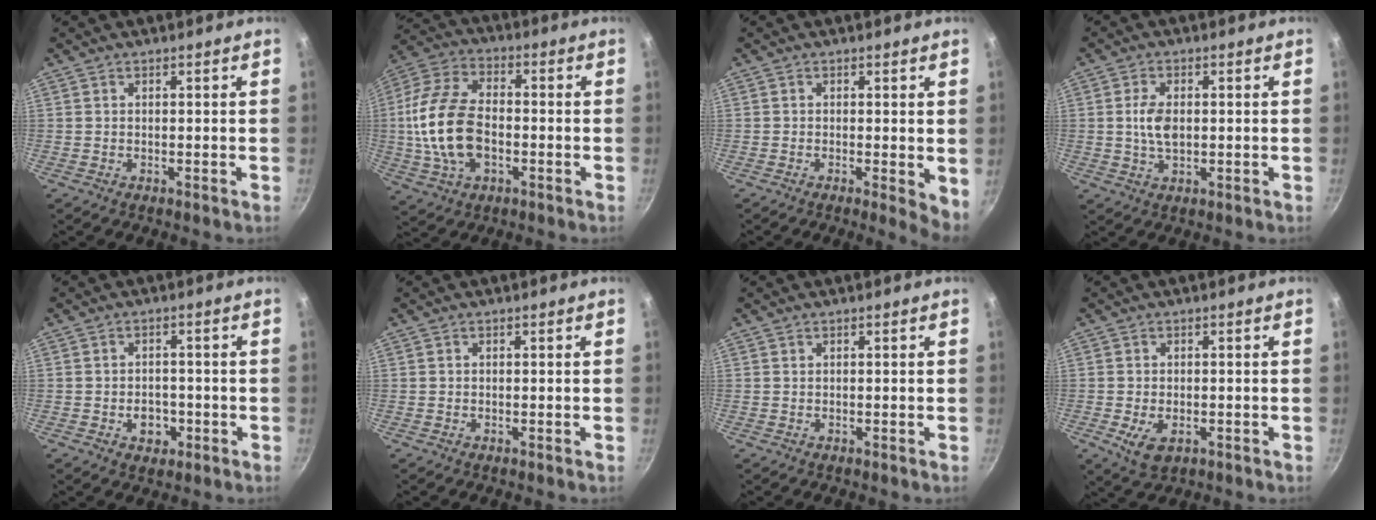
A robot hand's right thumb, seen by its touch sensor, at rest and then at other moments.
{"total": 16.6, "force": [-2.0, 10.0, 13.1], "torque": [-0.253, 0.025, -0.046]}
{"total": 4.0, "force": [-0.4, 1.4, 3.8], "torque": [-0.043, -0.007, -0.006]}
{"total": 5.2, "force": [0.3, 3.0, 4.2], "torque": [-0.076, 0.000, 0.003]}
{"total": 4.4, "force": [-1.5, 3.4, 2.4], "torque": [-0.018, 0.011, -0.019]}
{"total": 0.0}
{"total": 0.0}
{"total": 5.1, "force": [-1.6, 3.1, 3.7], "torque": [-0.064, -0.007, -0.022]}